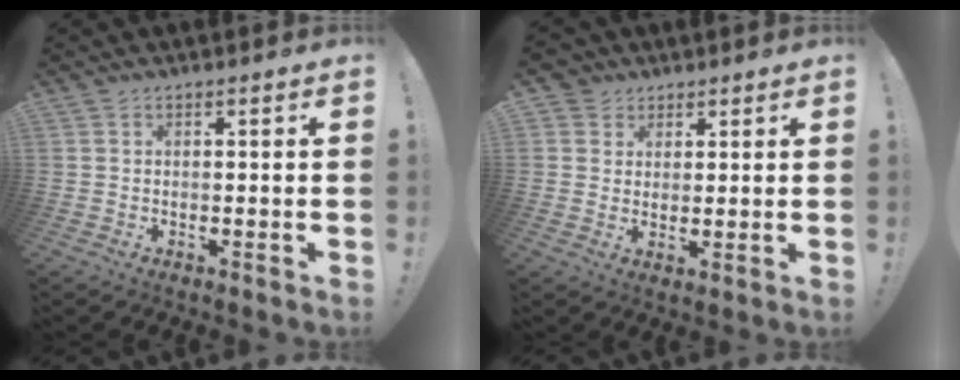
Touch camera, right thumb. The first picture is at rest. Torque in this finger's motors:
{"motor_torque": [0.47, 1.01, 0.15, 0.04, 0.12]}